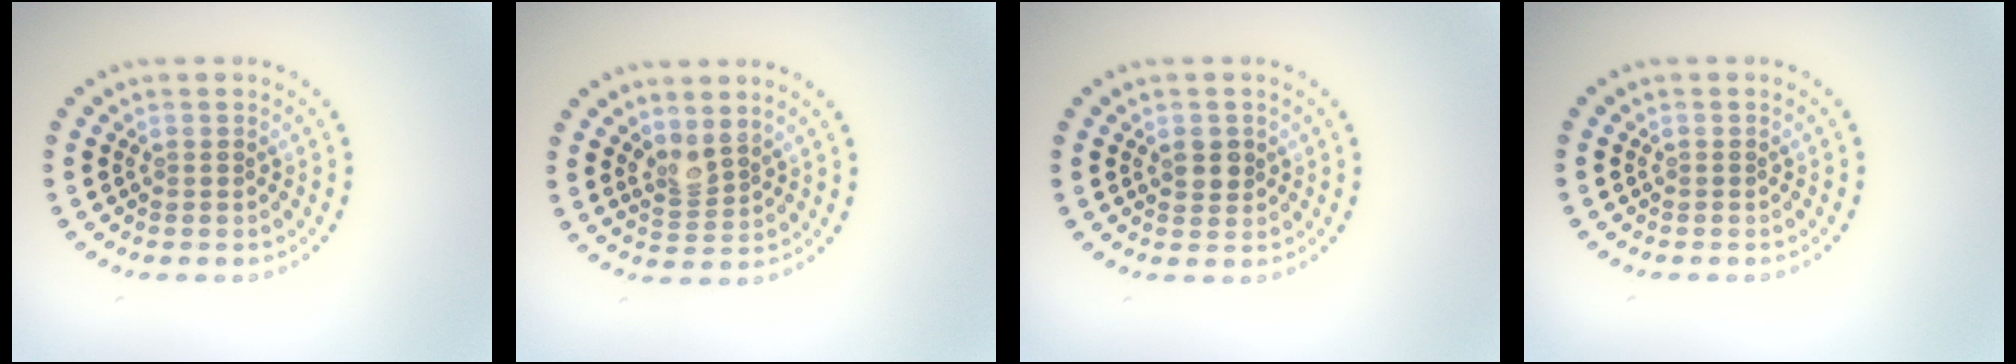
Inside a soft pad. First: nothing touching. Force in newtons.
{"total": 2.0, "press": 1.6, "slide": 1.3}
{"total": 1.6, "press": 1.6, "slide": 0.4}
{"total": 0.0}